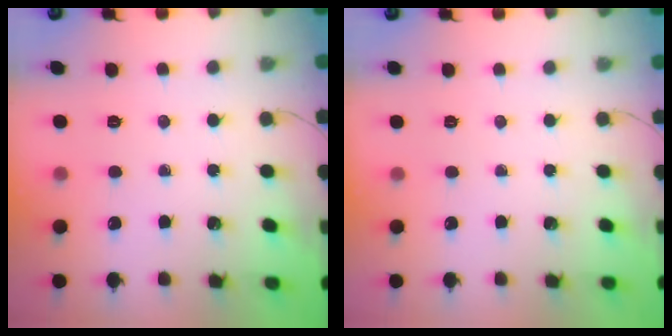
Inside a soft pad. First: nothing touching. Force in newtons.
{"total": 2.5, "press": 2.4, "slide": 0.5}